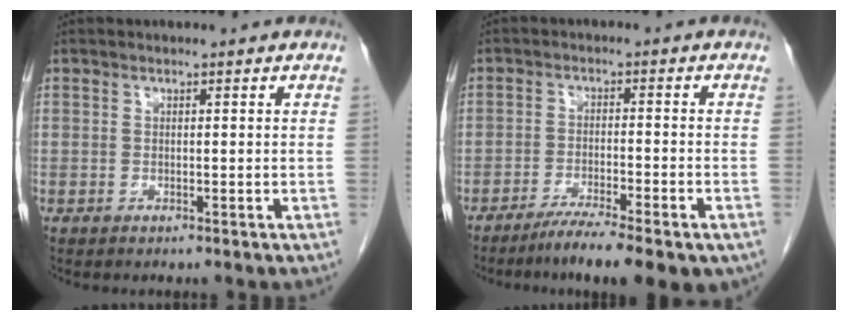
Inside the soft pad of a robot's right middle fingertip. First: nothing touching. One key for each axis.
{"total": 11.1, "fx": -8.0, "fy": 1.6, "fz": 7.6, "tx": -0.107, "ty": -0.013, "tz": -0.120}